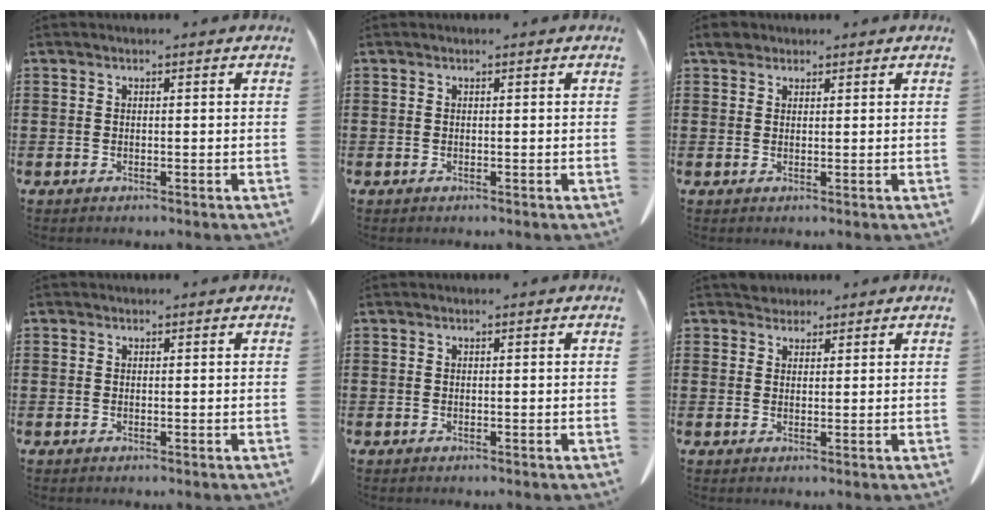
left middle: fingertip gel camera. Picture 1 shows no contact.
{"total": 0.0}
{"total": 2.0, "force": [1.7, 1.0, 0.5], "torque": [-0.007, 0.003, 0.031]}
{"total": 0.0}
{"total": 0.0}
{"total": 2.2, "force": [2.0, 0.9, -0.1], "torque": [0.005, 0.000, 0.039]}